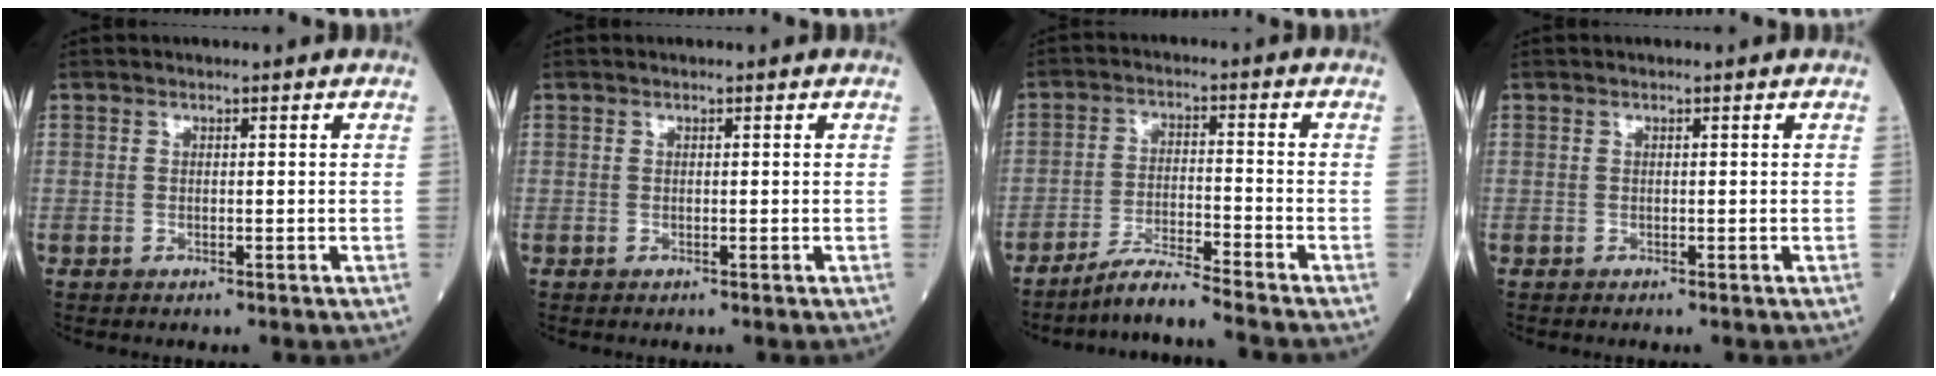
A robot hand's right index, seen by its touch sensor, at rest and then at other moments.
{"total": 0.0}
{"total": 6.1, "force": [-5.5, -1.4, 2.2], "torque": [-0.042, -0.022, -0.104]}
{"total": 0.0}